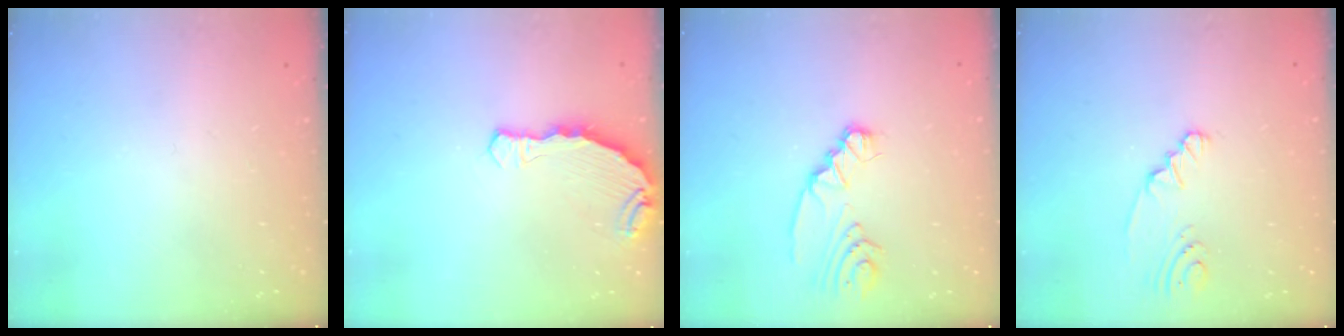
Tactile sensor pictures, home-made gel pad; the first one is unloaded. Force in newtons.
{"total": 8.0, "press": 6.5, "slide": 4.7}
{"total": 5.4, "press": 5.4, "slide": 0.2}
{"total": 2.5, "press": 2.3, "slide": 0.8}